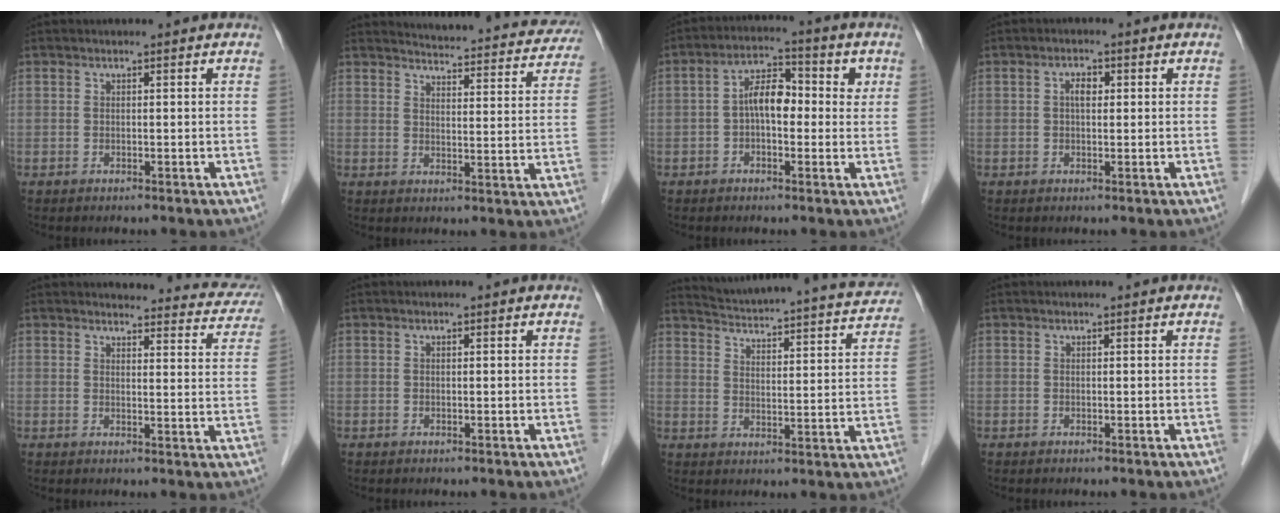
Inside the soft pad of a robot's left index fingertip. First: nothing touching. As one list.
[{"total": 20.1, "force": [19.3, 3.2, 4.7], "torque": [-0.053, -0.045, 0.216]}, {"total": 7.4, "force": [0.5, 3.8, 6.3], "torque": [-0.102, 0.039, 0.000]}, {"total": 2.0, "force": [0.4, 1.0, 1.7], "torque": [-0.034, 0.007, 0.006]}, {"total": 15.6, "force": [15.0, 3.6, 2.5], "torque": [0.010, -0.043, 0.139]}, {"total": 0.0}, {"total": 21.7, "force": [20.6, 1.9, 6.4], "torque": [-0.101, -0.037, 0.259]}, {"total": 0.0}]